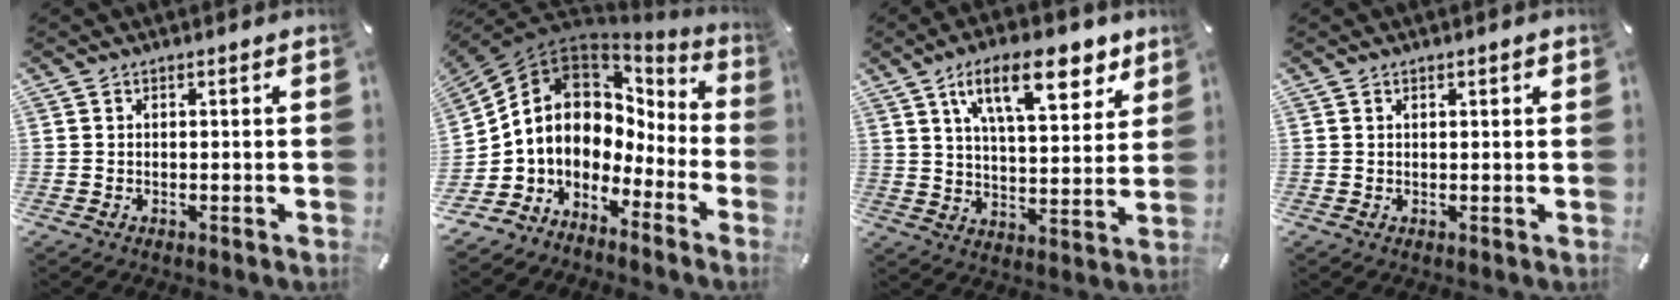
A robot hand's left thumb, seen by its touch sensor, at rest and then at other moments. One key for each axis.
{"total": 8.2, "fx": 1.0, "fy": 7.1, "fz": 3.9, "tx": -0.091, "ty": -0.036, "tz": 0.011}
{"total": 16.8, "fx": 9.4, "fy": 7.2, "fz": 11.9, "tx": -0.178, "ty": -0.029, "tz": 0.153}
{"total": 1.0, "fx": 0.7, "fy": 0.3, "fz": 0.7, "tx": -0.014, "ty": 0.002, "tz": 0.012}